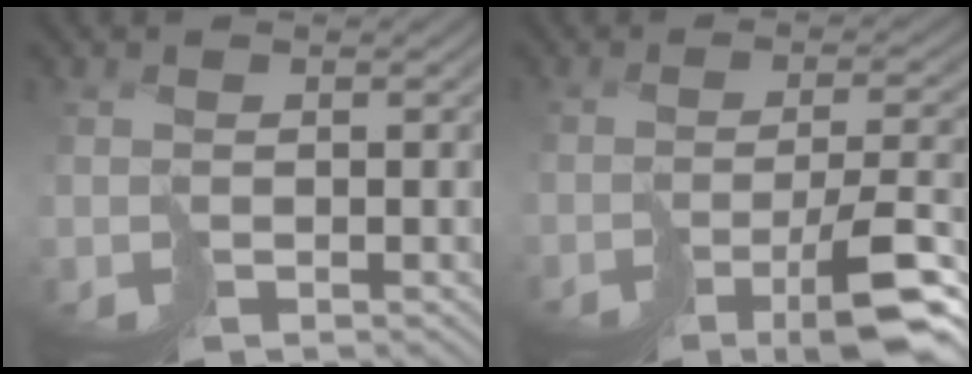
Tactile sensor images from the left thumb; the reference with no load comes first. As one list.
[{"total": 8.2, "force": [-4.7, 1.1, 6.6], "torque": [-0.093, -0.004, -0.075]}]